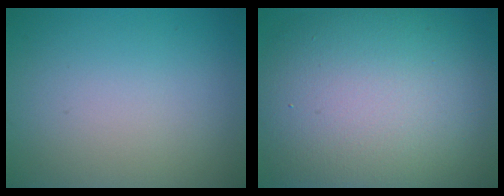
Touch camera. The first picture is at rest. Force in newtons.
{"total": 14.9, "press": 14.9, "slide": 0.6}